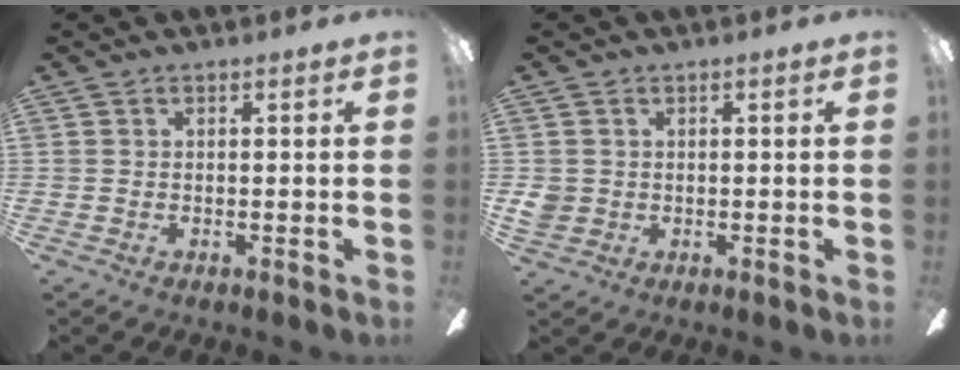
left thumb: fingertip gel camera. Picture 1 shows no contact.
{"total": 3.0, "force": [0.3, 2.9, 0.9], "torque": [-0.019, 0.007, 0.007]}